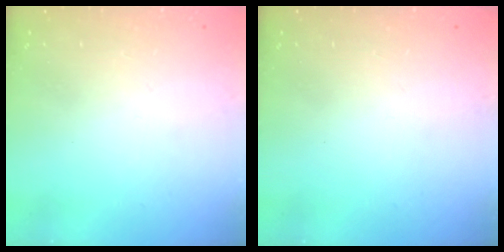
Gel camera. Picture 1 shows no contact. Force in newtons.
{"total": 0.0}